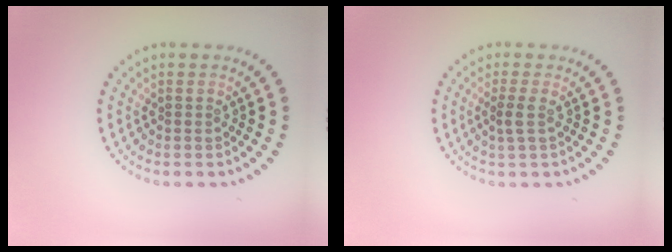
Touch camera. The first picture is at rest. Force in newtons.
{"total": 1.2, "press": 1.0, "slide": 0.6}